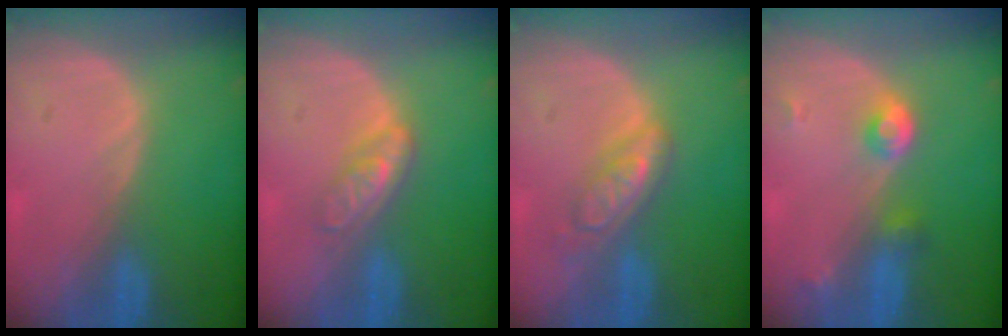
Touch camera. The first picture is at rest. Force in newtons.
{"total": 4.5, "press": 3.9, "slide": 2.3}
{"total": 5.7, "press": 4.9, "slide": 2.9}
{"total": 3.8, "press": 3.6, "slide": 1.2}